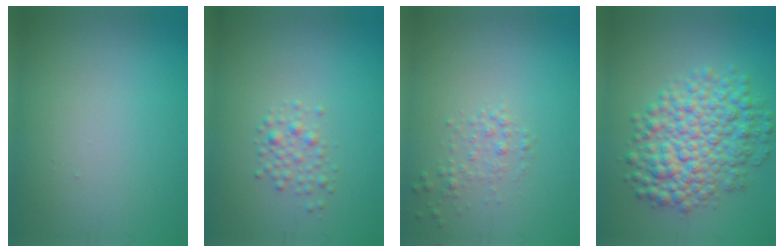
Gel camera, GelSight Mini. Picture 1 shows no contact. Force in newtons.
{"total": 1.6, "press": 1.6, "slide": 0.1}
{"total": 1.4, "press": 1.4, "slide": 0.1}
{"total": 7.7, "press": 7.7, "slide": 0.1}